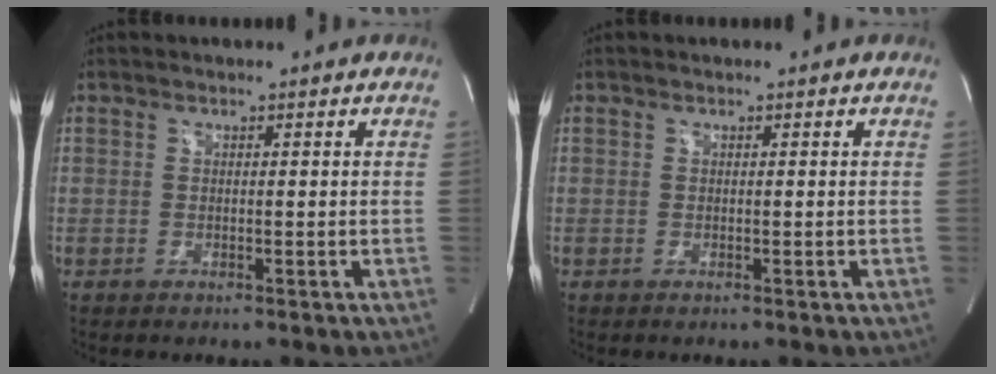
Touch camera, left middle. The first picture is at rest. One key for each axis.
{"total": 0.0}